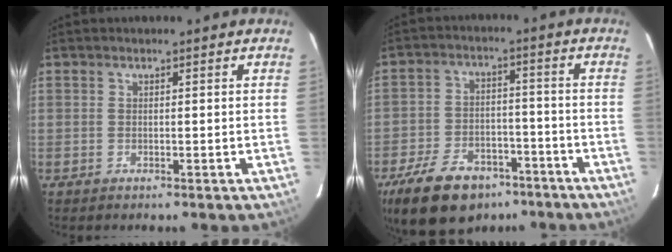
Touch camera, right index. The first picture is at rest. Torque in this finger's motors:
{"motor_torque": [0.60, -0.64, -0.12, -0.05]}